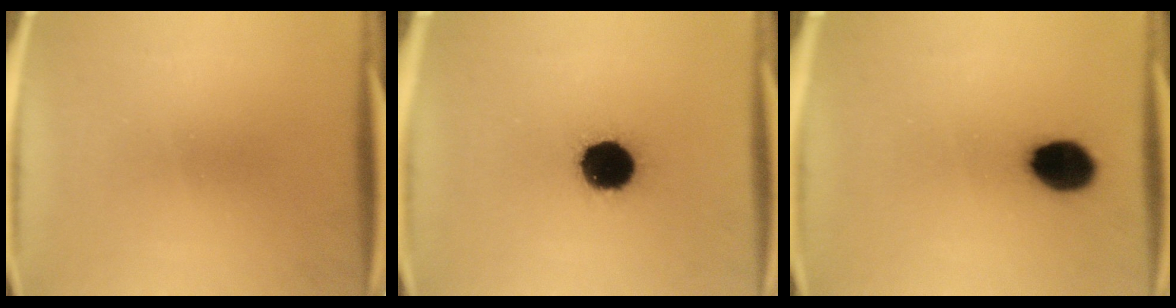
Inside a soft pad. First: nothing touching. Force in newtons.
{"total": 15.6}
{"total": 9.8}